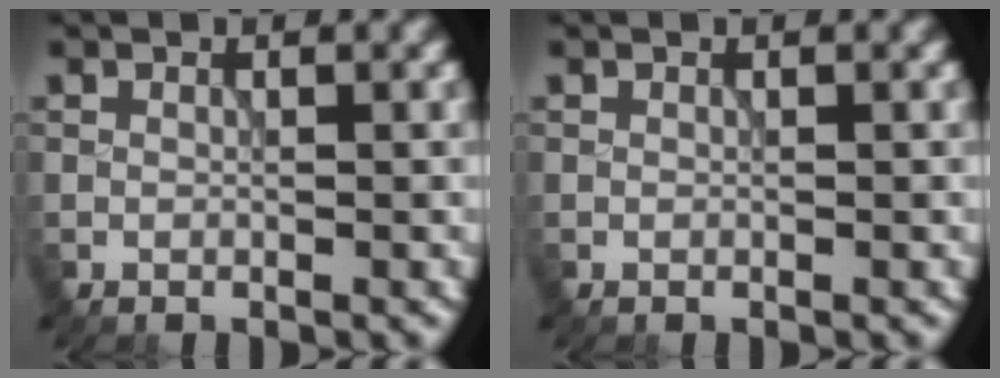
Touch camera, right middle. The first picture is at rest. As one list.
[{"total": 0.0}]